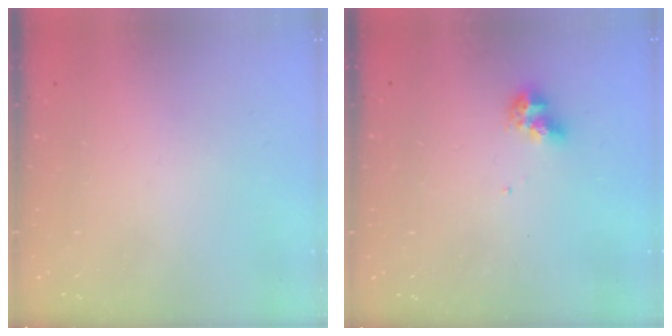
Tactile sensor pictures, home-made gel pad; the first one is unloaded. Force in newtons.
{"total": 7.8, "press": 7.7, "slide": 0.6}